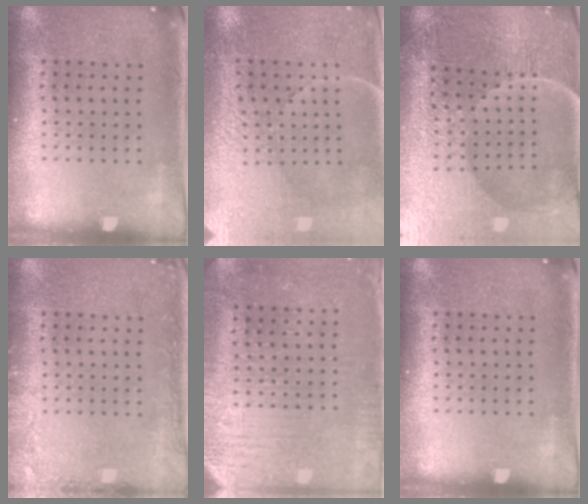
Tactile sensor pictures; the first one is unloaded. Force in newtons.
{"total": 3.3, "press": 3.1, "slide": 1.1}
{"total": 4.1, "press": 4.0, "slide": 0.5}
{"total": 1.7, "press": 1.7, "slide": 0.3}
{"total": 3.0, "press": 2.8, "slide": 0.8}
{"total": 0.0}